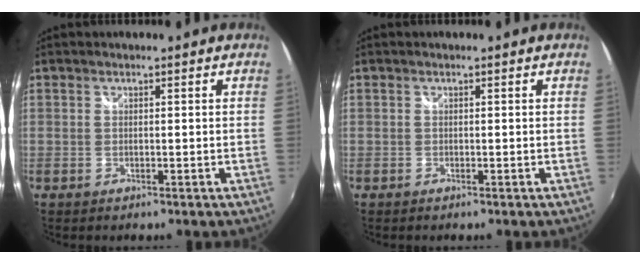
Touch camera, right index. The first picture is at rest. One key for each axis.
{"total": 0.0}